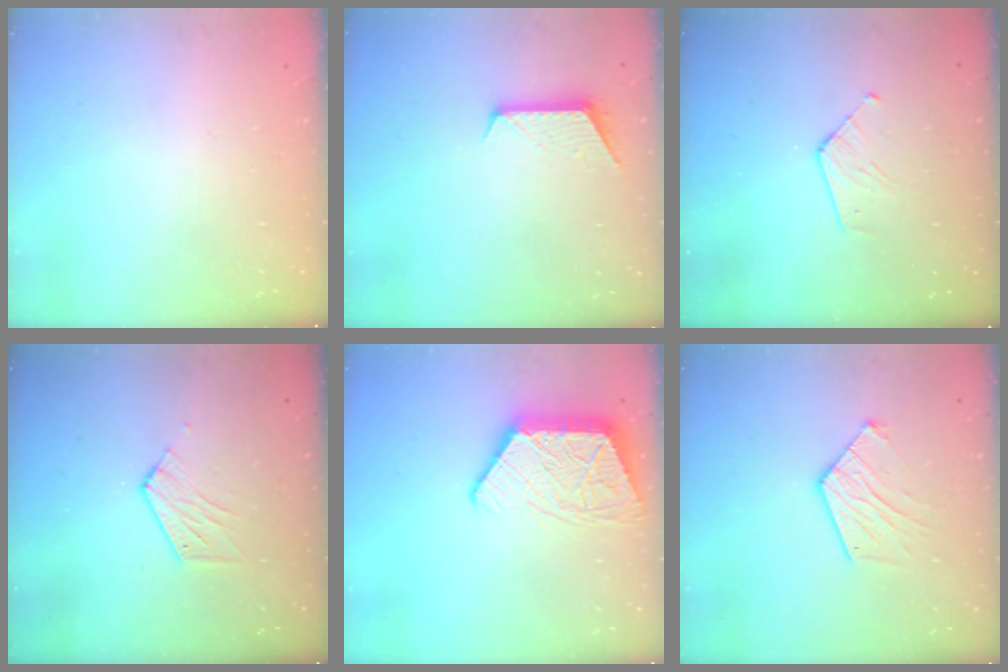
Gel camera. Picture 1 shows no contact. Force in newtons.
{"total": 7.2, "press": 7.2, "slide": 0.6}
{"total": 5.9, "press": 5.9, "slide": 0.5}
{"total": 6.0, "press": 5.9, "slide": 0.4}
{"total": 15.2, "press": 15.1, "slide": 1.2}
{"total": 10.5, "press": 10.4, "slide": 0.5}